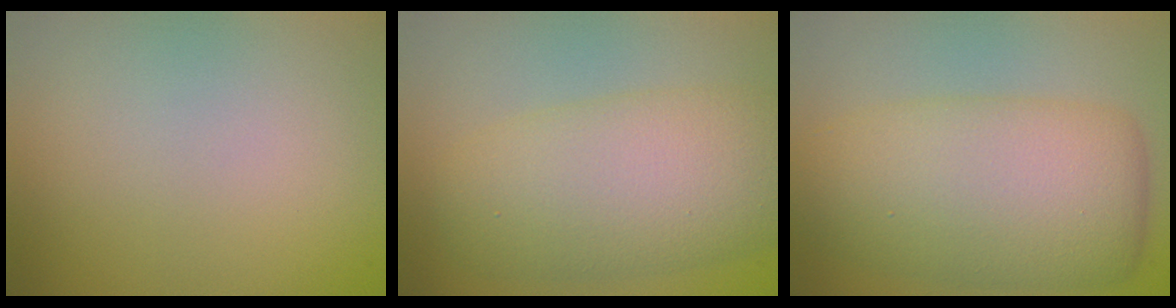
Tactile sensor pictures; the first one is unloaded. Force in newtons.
{"total": 8.0, "press": 8.0, "slide": 0.5}
{"total": 9.2, "press": 9.2, "slide": 0.3}